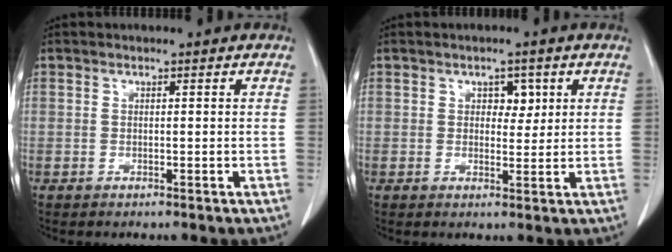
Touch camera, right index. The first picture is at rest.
{"total": 2.9, "force": [1.1, 1.8, 1.9], "torque": [-0.022, 0.004, 0.016]}